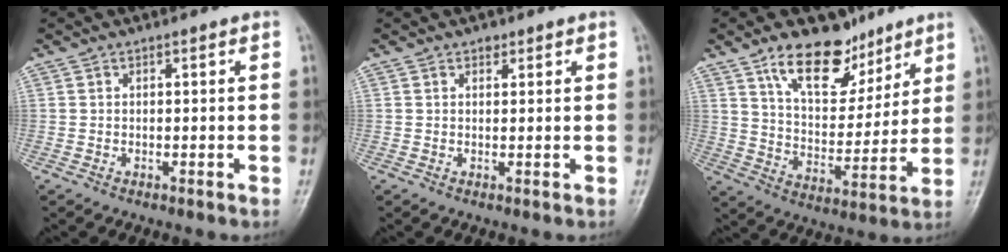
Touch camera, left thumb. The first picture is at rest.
{"total": 1.2, "force": [0.8, 0.8, 0.4], "torque": [0.003, -0.005, 0.010]}
{"total": 14.5, "force": [9.7, 7.8, 7.3], "torque": [-0.077, -0.062, 0.170]}